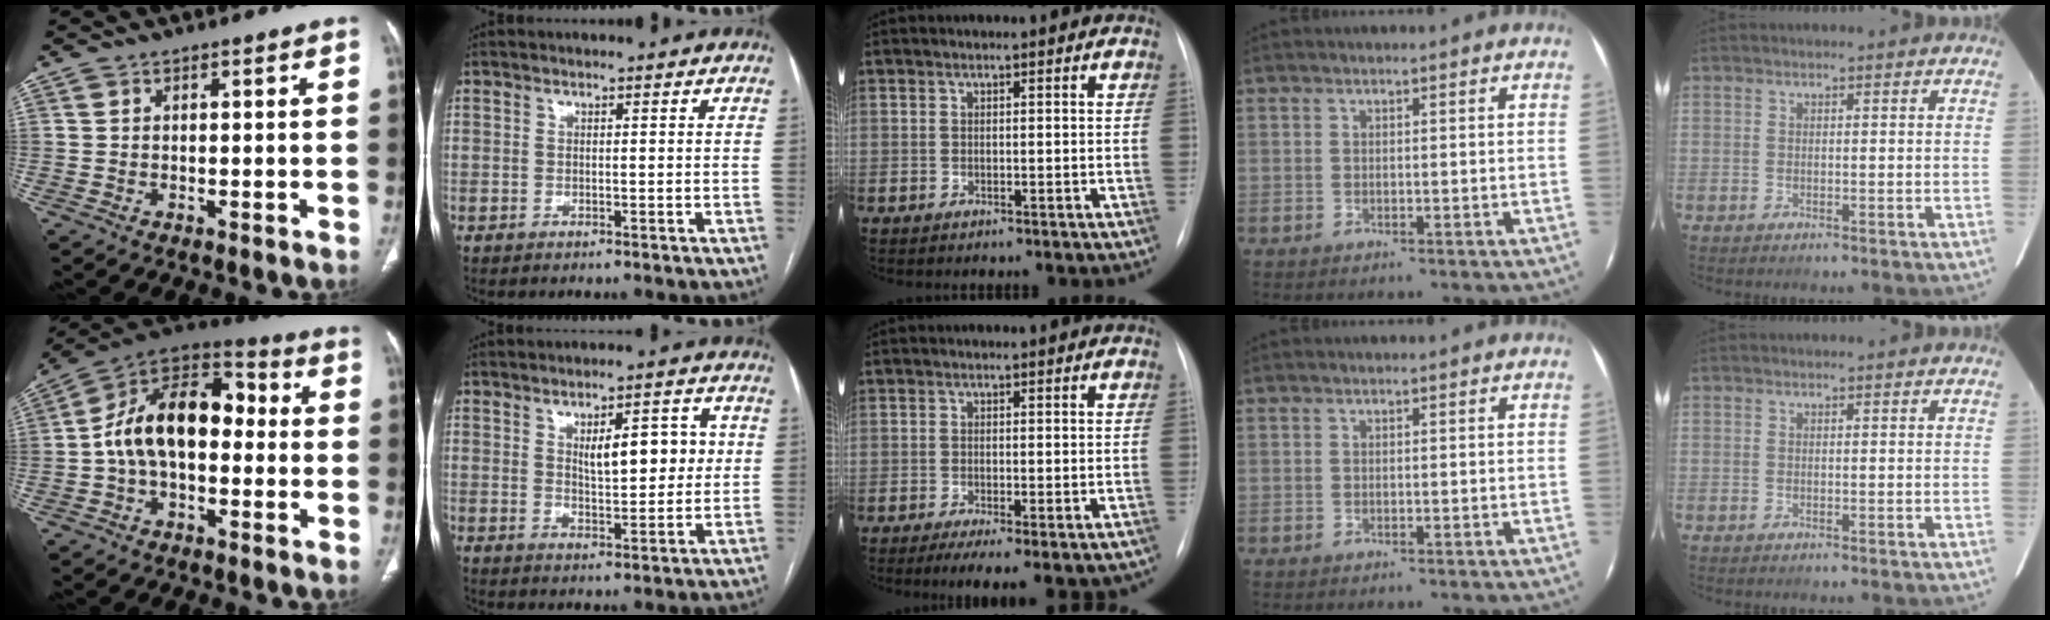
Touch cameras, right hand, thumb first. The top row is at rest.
{"thumb": {"total": 17.4, "force": [-0.4, 10.6, 13.8], "torque": [-0.208, 0.051, -0.020]}, "index": {"total": 8.1, "force": [1.9, 2.8, 7.3], "torque": [-0.106, 0.011, 0.033]}, "middle": {"total": 7.6, "force": [-4.5, 2.5, 5.6], "torque": [-0.077, -0.013, -0.067]}}